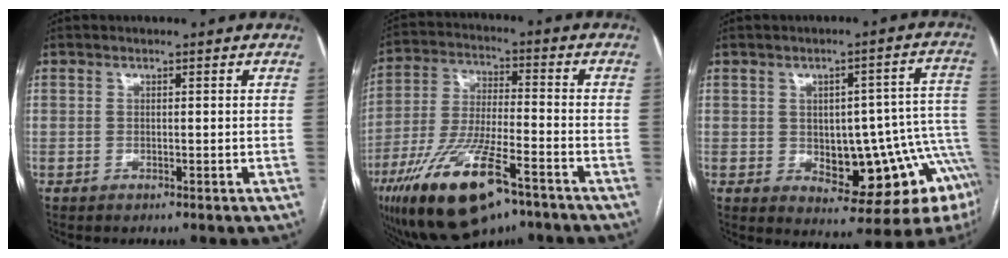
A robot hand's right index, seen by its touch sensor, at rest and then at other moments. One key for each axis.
{"total": 17.4, "fx": -10.3, "fy": 4.4, "fz": 13.3, "tx": -0.274, "ty": -0.026, "tz": -0.180}
{"total": 16.4, "fx": -4.0, "fy": 6.3, "fz": 14.6, "tx": -0.114, "ty": 0.033, "tz": -0.031}